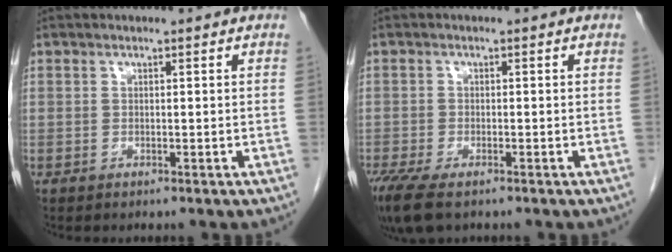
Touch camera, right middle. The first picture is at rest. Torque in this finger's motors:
{"motor_torque": [1.20, -0.81, 0.12, 0.07]}